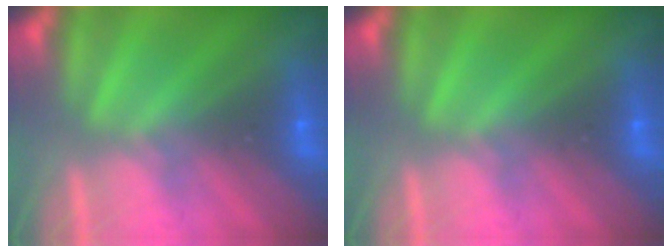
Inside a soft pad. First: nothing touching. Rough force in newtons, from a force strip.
{"total": 0.0}